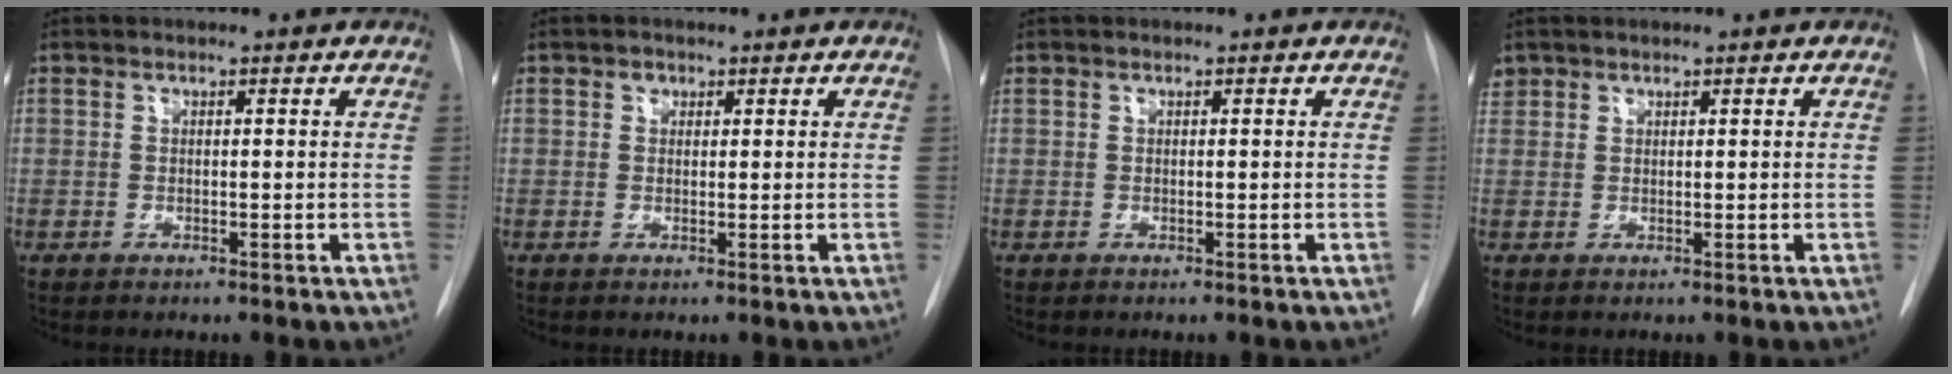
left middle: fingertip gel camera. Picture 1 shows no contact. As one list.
[{"total": 1.0, "force": [0.5, 0.8, 0.2], "torque": [0.002, 0.001, 0.005]}, {"total": 0.0}, {"total": 1.7, "force": [1.2, 1.2, 0.0], "torque": [0.003, 0.013, 0.023]}]